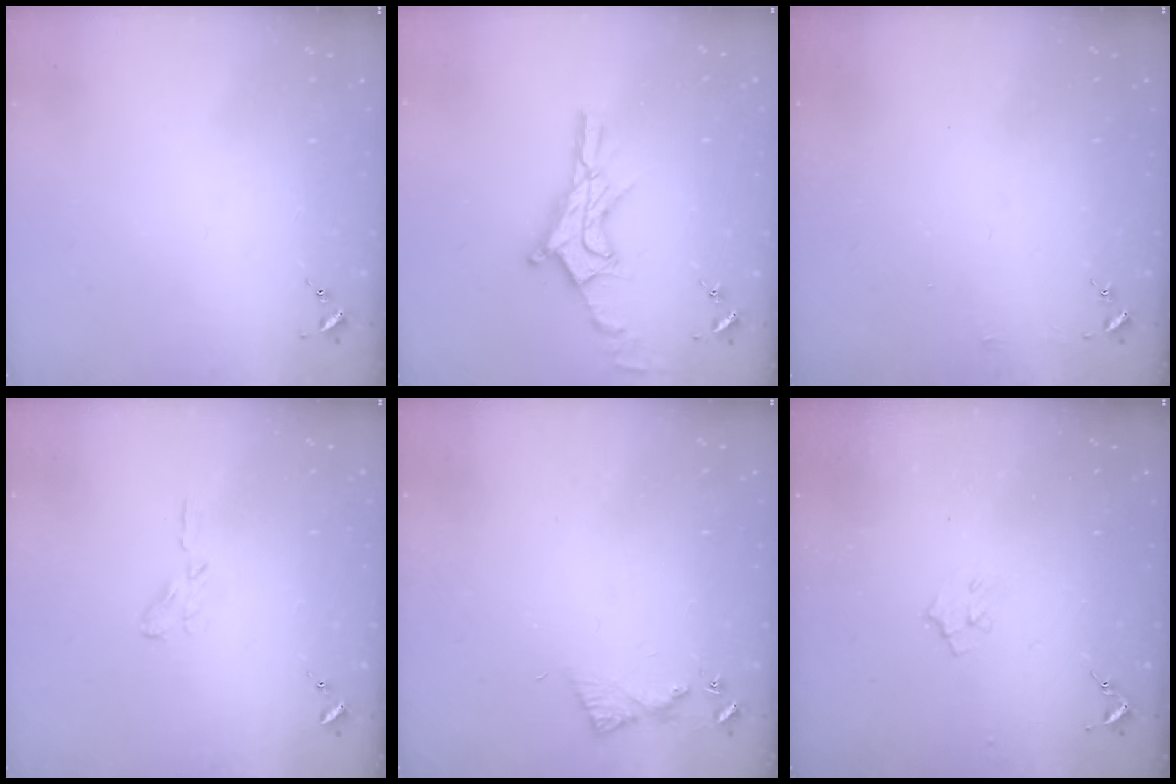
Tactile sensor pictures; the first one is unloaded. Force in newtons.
{"total": 14.2, "press": 14.2, "slide": 1.1}
{"total": 3.0, "press": 3.0, "slide": 0.3}
{"total": 3.8, "press": 3.8, "slide": 0.3}
{"total": 6.1, "press": 6.1, "slide": 0.6}
{"total": 6.2, "press": 6.1, "slide": 0.9}